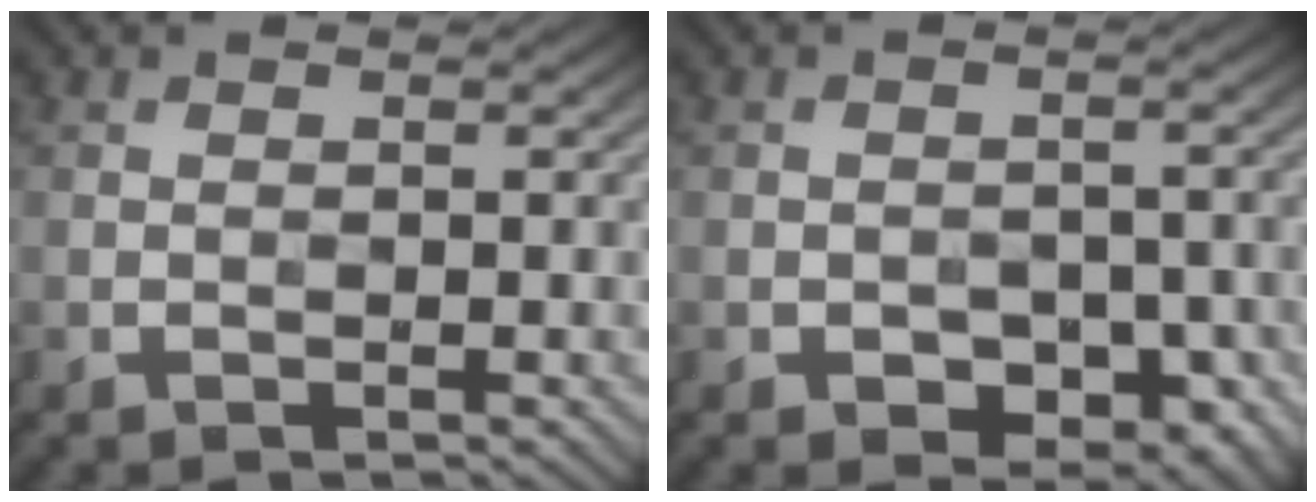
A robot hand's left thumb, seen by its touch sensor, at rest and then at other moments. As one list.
[{"total": 4.3, "force": [-2.5, 2.8, 2.0], "torque": [-0.025, -0.001, -0.036]}]